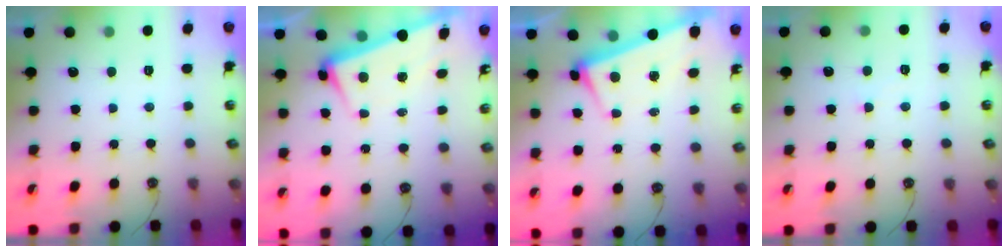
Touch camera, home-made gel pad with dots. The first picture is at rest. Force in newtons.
{"total": 2.9, "press": 2.8, "slide": 1.0}
{"total": 3.4, "press": 3.4, "slide": 0.6}
{"total": 1.2, "press": 1.1, "slide": 0.4}